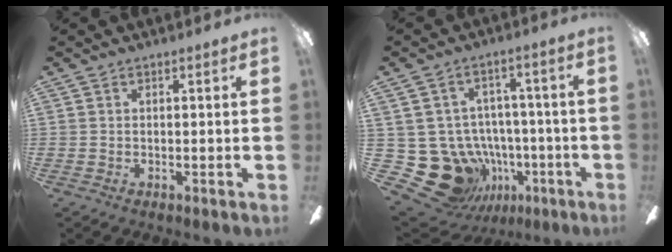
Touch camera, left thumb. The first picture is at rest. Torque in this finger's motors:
{"motor_torque": [0.04, 0.04, -0.27, 0.08, 0.02]}